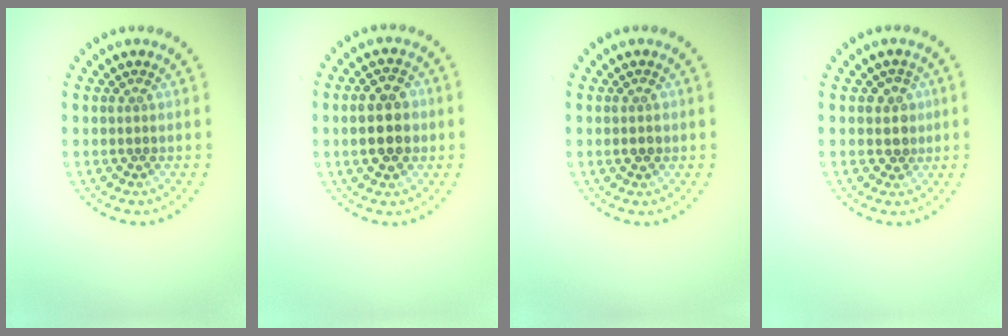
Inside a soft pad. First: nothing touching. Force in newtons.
{"total": 4.5, "press": 4.5, "slide": 0.2}
{"total": 1.4, "press": 1.4, "slide": 0.2}
{"total": 1.8, "press": 1.6, "slide": 0.9}